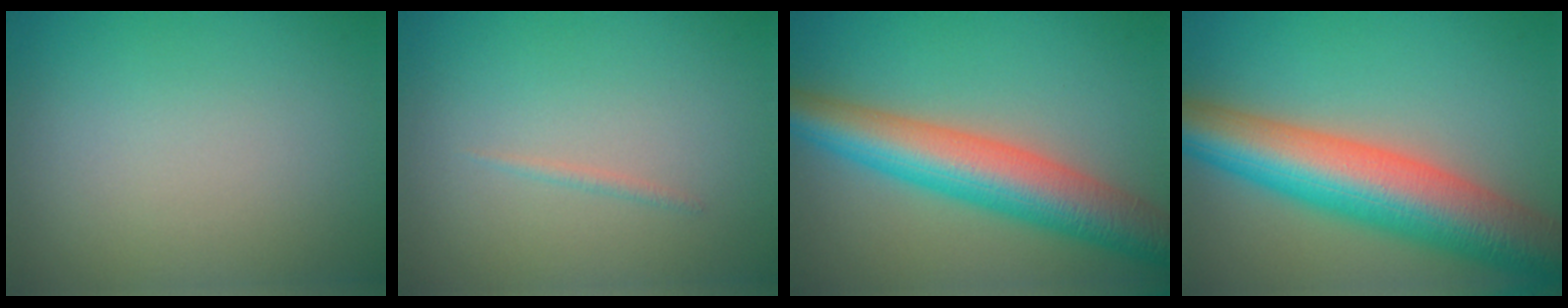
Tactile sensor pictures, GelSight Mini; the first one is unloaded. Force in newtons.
{"total": 0.5, "press": 0.5, "slide": 0.0}
{"total": 8.4, "press": 8.4, "slide": 0.3}
{"total": 11.2, "press": 11.2, "slide": 0.5}